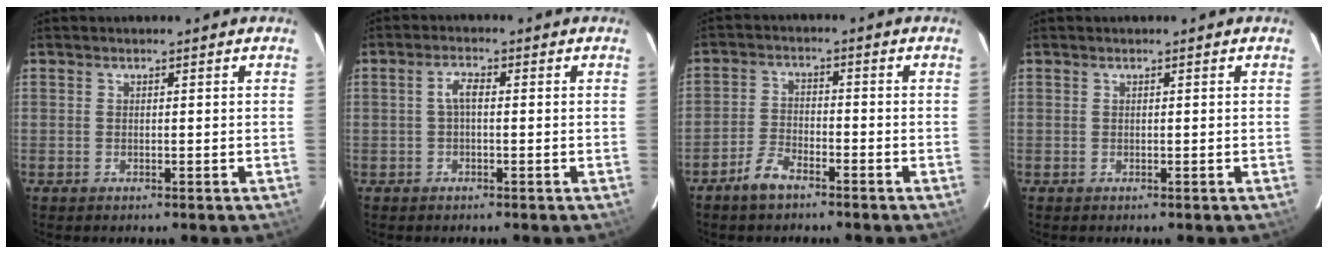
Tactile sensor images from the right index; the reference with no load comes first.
{"total": 2.5, "force": [-0.1, 0.9, 2.3], "torque": [-0.048, 0.009, -0.001]}
{"total": 4.9, "force": [-3.8, 1.8, 2.4], "torque": [-0.067, 0.006, -0.075]}
{"total": 0.0}